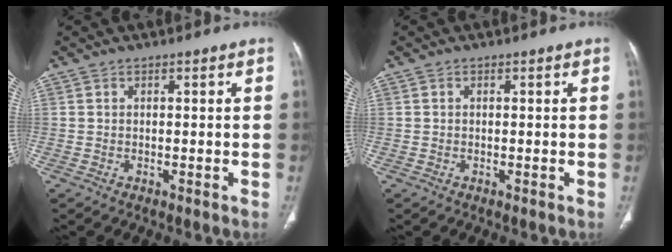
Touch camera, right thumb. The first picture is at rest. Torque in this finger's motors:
{"motor_torque": [-0.10, -0.21, -0.18, 0.07, 0.08]}